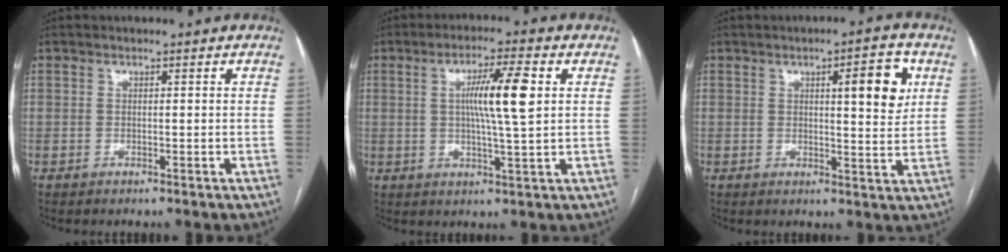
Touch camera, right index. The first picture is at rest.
{"total": 8.6, "force": [1.6, -0.1, 8.4], "torque": [-0.148, 0.001, 0.027]}
{"total": 7.7, "force": [2.6, 1.6, 7.0], "torque": [-0.093, 0.002, 0.032]}